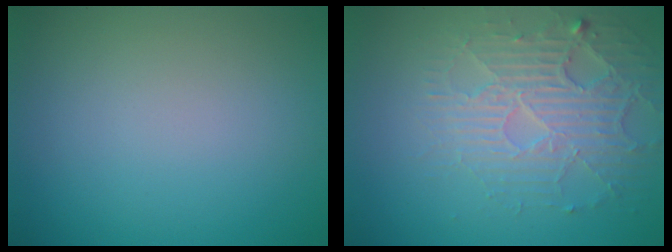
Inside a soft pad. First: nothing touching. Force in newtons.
{"total": 4.3, "press": 3.8, "slide": 2.0}